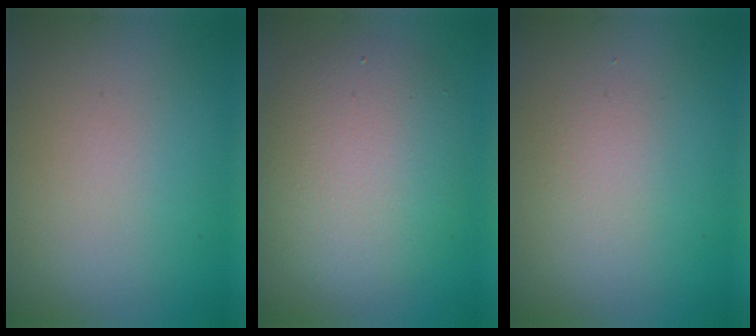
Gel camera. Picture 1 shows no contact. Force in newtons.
{"total": 6.0, "press": 6.0, "slide": 0.3}
{"total": 1.4, "press": 1.4, "slide": 0.1}